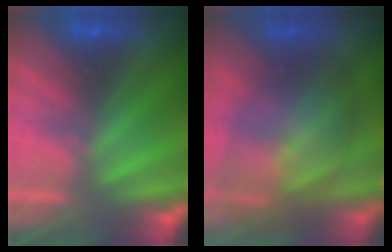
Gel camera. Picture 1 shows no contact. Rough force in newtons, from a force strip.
{"total": 7.7}